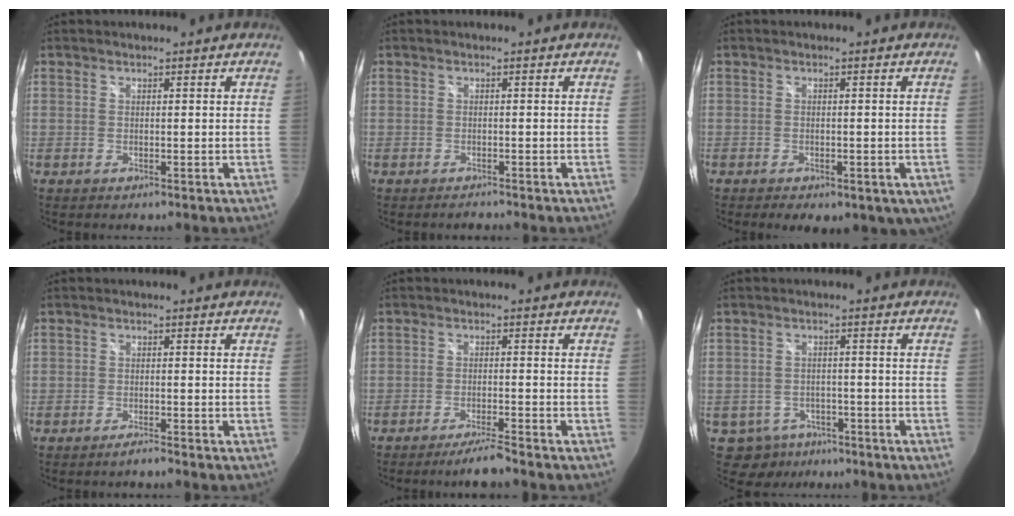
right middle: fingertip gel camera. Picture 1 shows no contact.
{"total": 1.1, "force": [-1.0, 0.2, 0.0], "torque": [-0.003, -0.003, -0.017]}
{"total": 7.1, "force": [-3.2, 4.1, 4.9], "torque": [-0.078, -0.025, -0.038]}
{"total": 1.5, "force": [-1.4, 0.0, 0.5], "torque": [-0.018, -0.004, -0.028]}
{"total": 4.4, "force": [-3.9, -0.4, 2.0], "torque": [-0.054, -0.002, -0.068]}
{"total": 6.5, "force": [-4.2, 4.8, 1.3], "torque": [-0.040, 0.006, -0.054]}